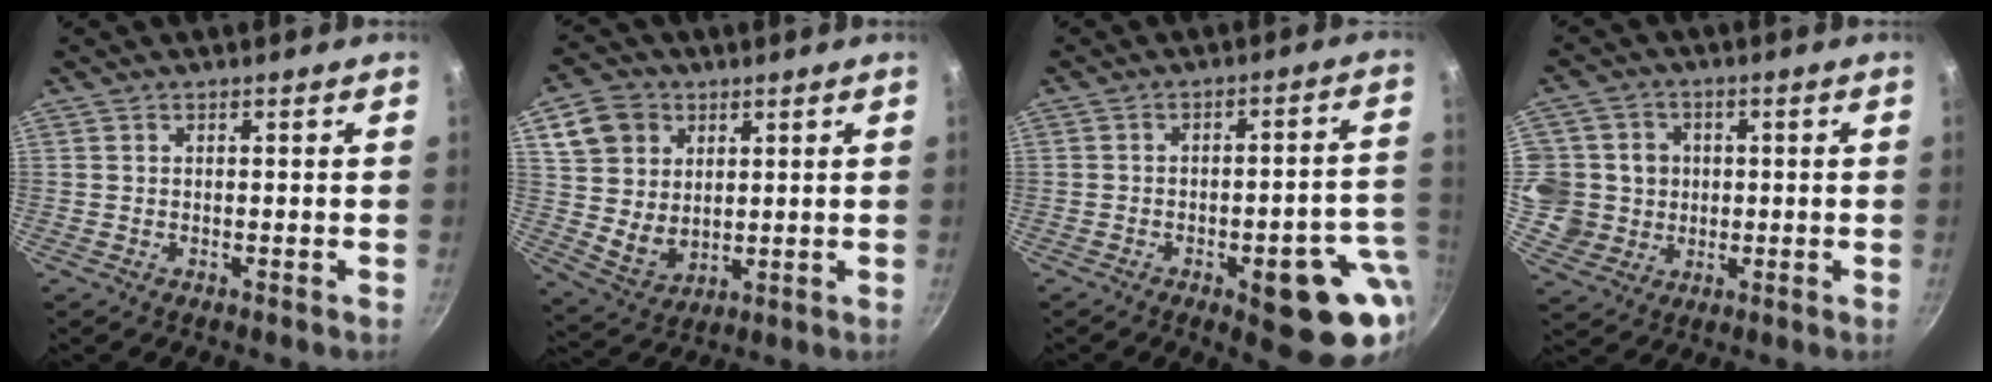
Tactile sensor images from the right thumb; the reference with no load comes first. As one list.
[{"total": 11.9, "force": [4.2, 9.9, 5.1], "torque": [-0.065, -0.012, 0.086]}, {"total": 16.3, "force": [-5.2, 5.9, 14.2], "torque": [-0.122, 0.028, -0.061]}, {"total": 10.8, "force": [0.5, 10.4, 2.9], "torque": [-0.030, 0.003, 0.010]}]